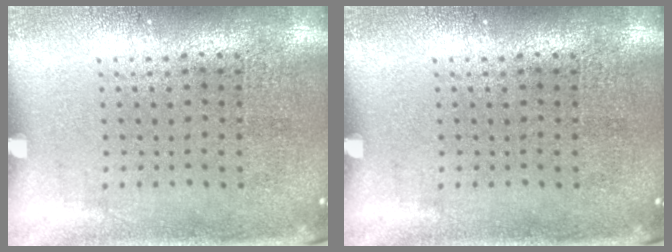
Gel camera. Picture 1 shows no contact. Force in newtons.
{"total": 0.0}